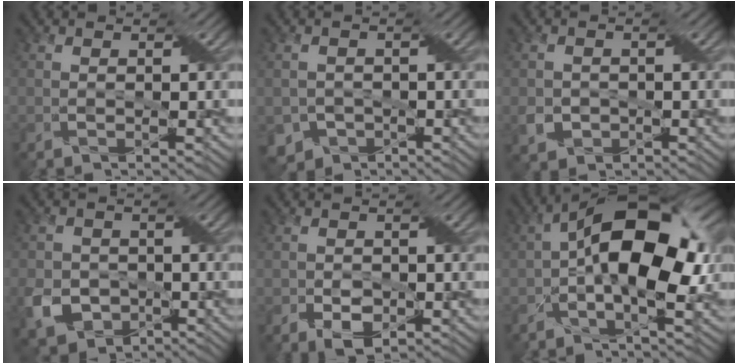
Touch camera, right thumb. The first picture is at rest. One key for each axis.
{"total": 4.1, "fx": -2.3, "fy": 3.2, "fz": 1.1, "tx": -0.027, "ty": -0.004, "tz": -0.041}
{"total": 2.9, "fx": -0.9, "fy": 2.5, "fz": 1.2, "tx": -0.027, "ty": -0.006, "tz": -0.017}
{"total": 6.2, "fx": -2.3, "fy": 5.0, "fz": 2.8, "tx": -0.069, "ty": -0.014, "tz": -0.049}
{"total": 3.4, "fx": -1.4, "fy": 2.1, "fz": 2.3, "tx": -0.038, "ty": -0.005, "tz": -0.021}
{"total": 15.1, "fx": 0.8, "fy": 7.4, "fz": 13.1, "tx": -0.207, "ty": 0.021, "tz": 0.001}